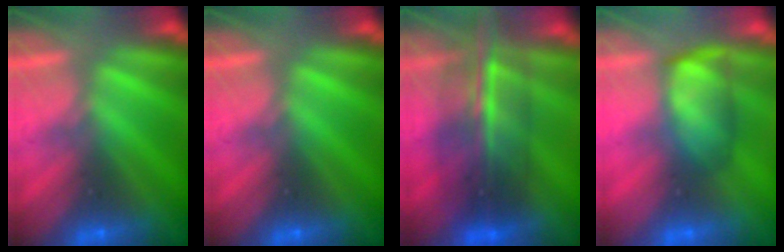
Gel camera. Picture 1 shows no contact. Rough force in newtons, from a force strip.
{"total": 0.0}
{"total": 9.6}
{"total": 4.4}